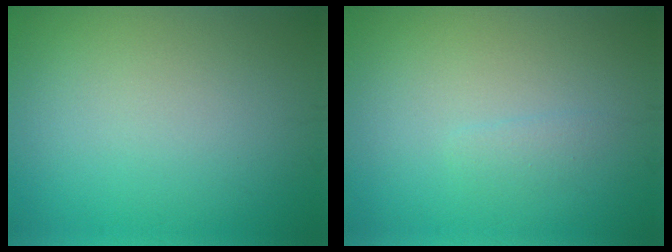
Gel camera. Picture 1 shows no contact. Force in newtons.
{"total": 0.8, "press": 0.8, "slide": 0.1}